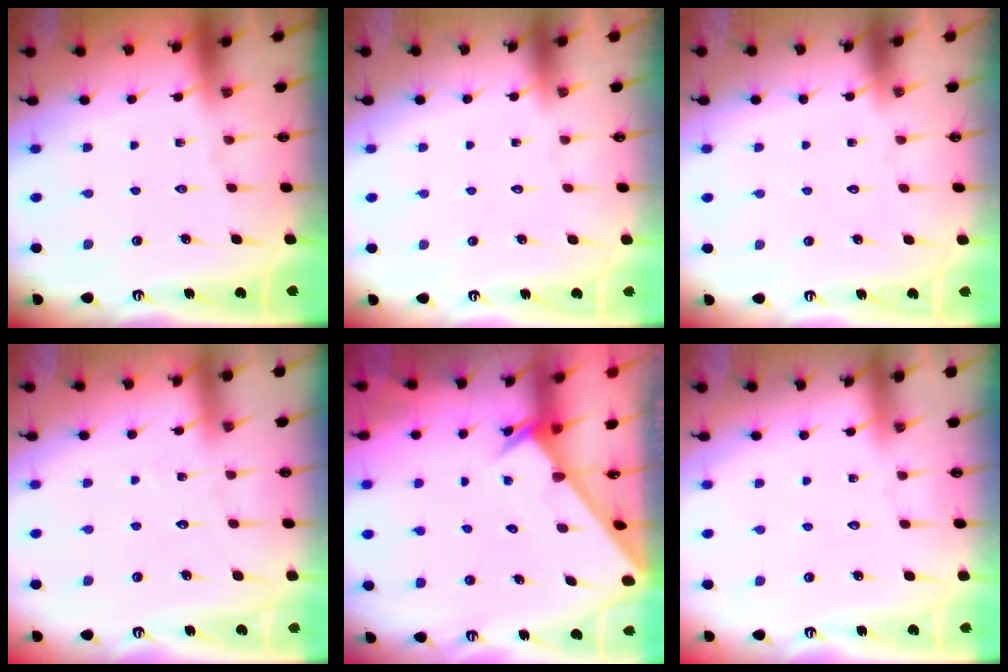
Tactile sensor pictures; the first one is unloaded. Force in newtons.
{"total": 1.7, "press": 1.7, "slide": 0.1}
{"total": 1.6, "press": 1.6, "slide": 0.0}
{"total": 3.4, "press": 3.4, "slide": 0.1}
{"total": 1.6, "press": 1.6, "slide": 0.1}
{"total": 2.5, "press": 2.5, "slide": 0.3}